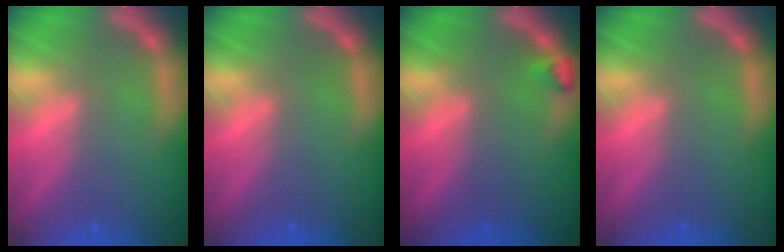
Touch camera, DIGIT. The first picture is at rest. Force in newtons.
{"total": 0.0}
{"total": 0.9}
{"total": 0.0}